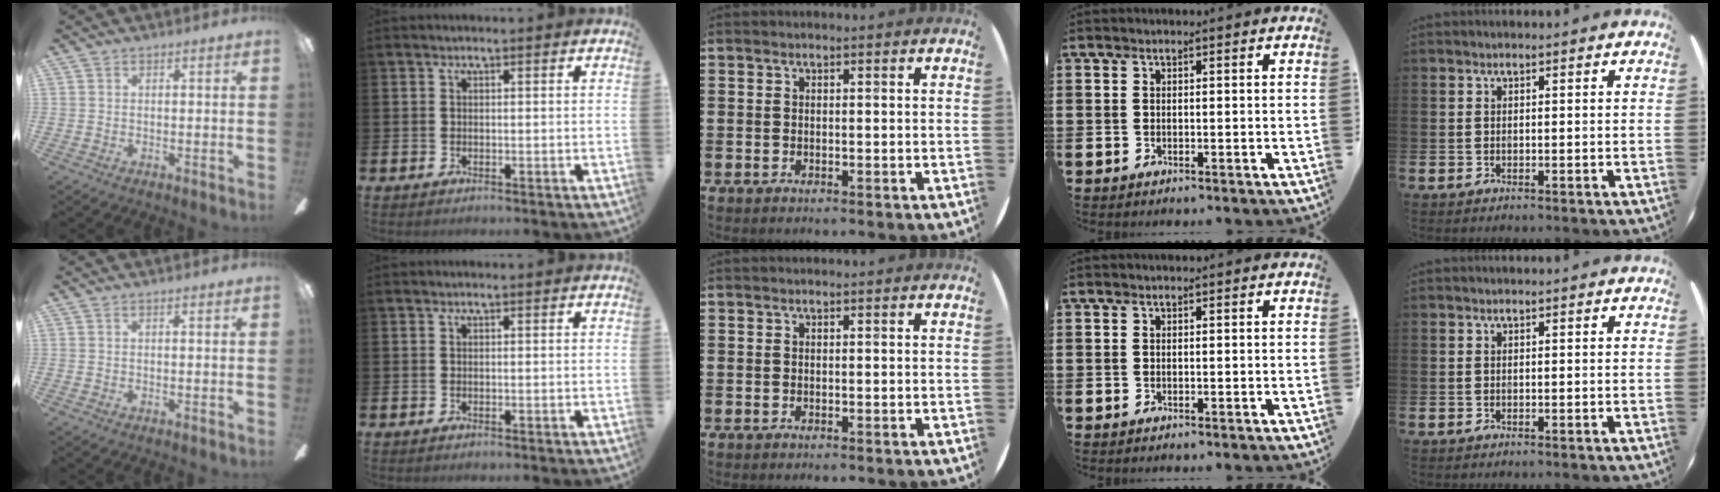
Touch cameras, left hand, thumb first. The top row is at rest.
{}